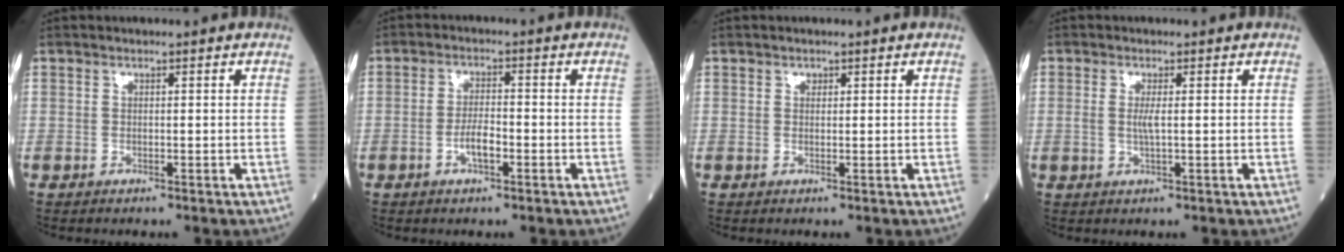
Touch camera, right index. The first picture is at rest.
{"total": 3.5, "force": [-1.4, 0.9, 3.1], "torque": [-0.059, 0.003, -0.027]}
{"total": 0.5, "force": [0.3, 0.4, 0.2], "torque": [0.000, -0.001, 0.002]}
{"total": 1.9, "force": [0.1, 0.1, 1.9], "torque": [-0.044, -0.002, 0.001]}